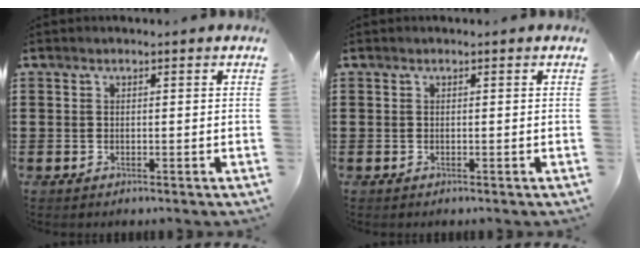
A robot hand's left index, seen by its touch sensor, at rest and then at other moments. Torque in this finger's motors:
{"motor_torque": [0.00, 0.00, 0.00, 0.00]}